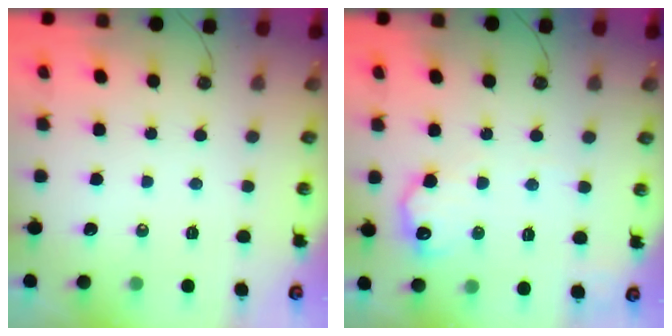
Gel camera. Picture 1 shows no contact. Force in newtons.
{"total": 11.3, "press": 11.3, "slide": 0.5}